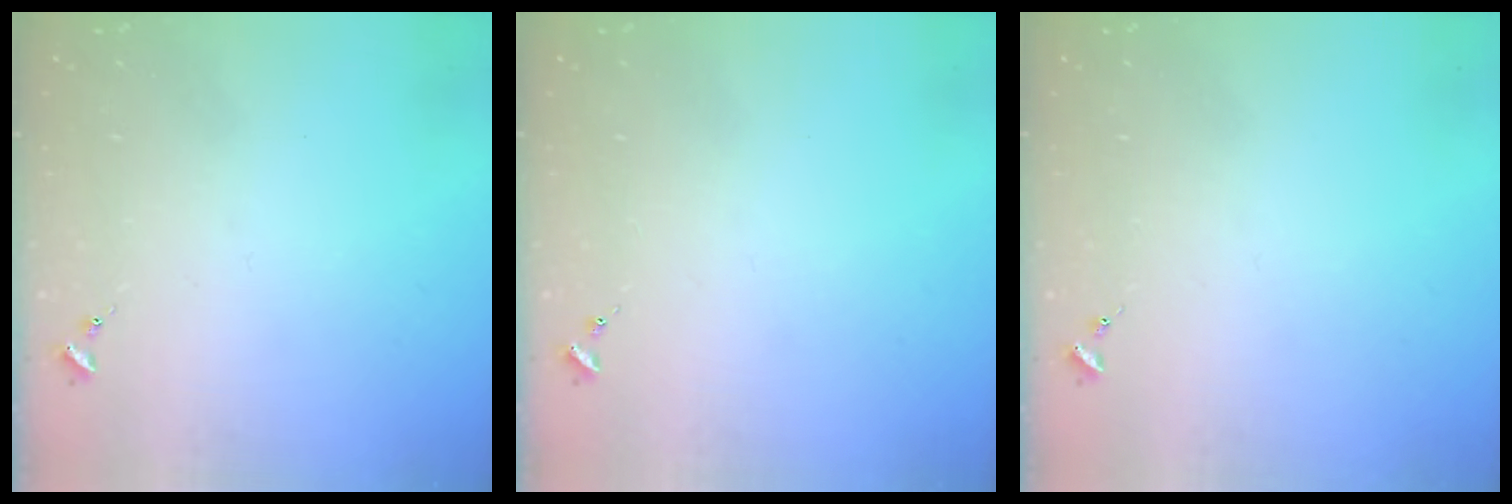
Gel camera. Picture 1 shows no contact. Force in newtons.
{"total": 0.0}
{"total": 0.0}